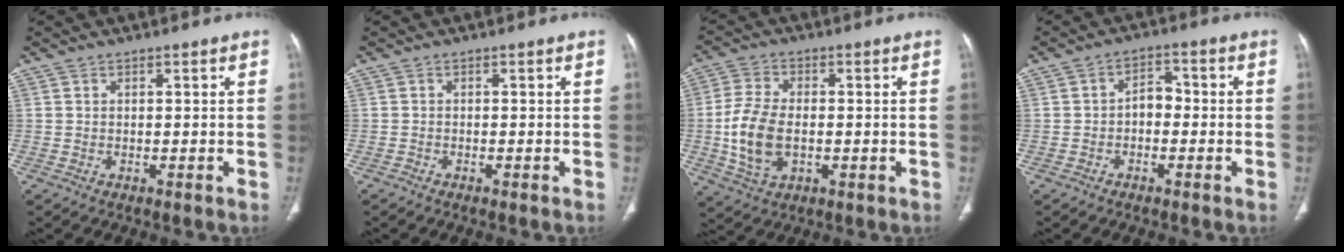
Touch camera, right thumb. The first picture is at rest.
{"total": 0.5, "force": [-0.5, 0.1, 0.2], "torque": [-0.010, -0.002, -0.011]}
{"total": 10.8, "force": [-1.1, 6.4, 8.5], "torque": [-0.176, 0.004, -0.018]}
{"total": 4.0, "force": [-0.8, 2.8, 2.7], "torque": [-0.026, 0.021, -0.024]}